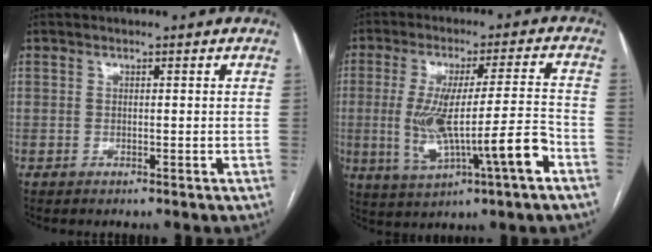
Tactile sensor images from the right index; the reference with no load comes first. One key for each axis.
{"total": 13.4, "fx": -3.6, "fy": 0.7, "fz": 12.9, "tx": -0.241, "ty": 0.008, "tz": -0.052}